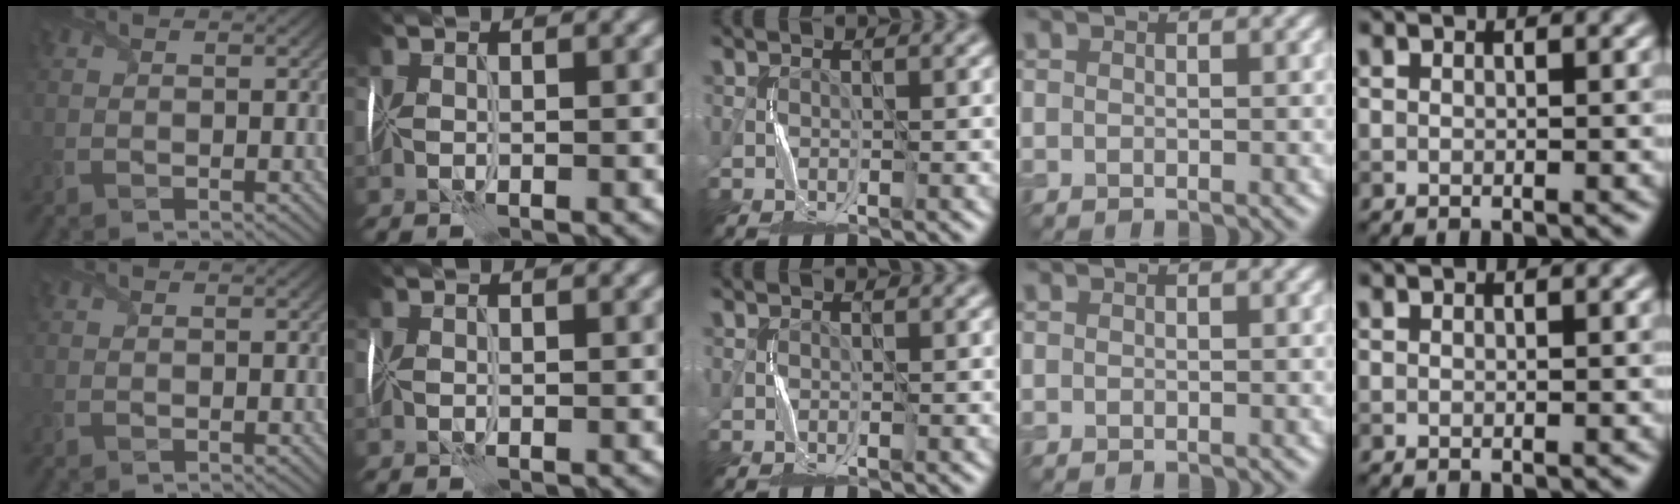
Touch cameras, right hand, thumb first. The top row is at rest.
{}